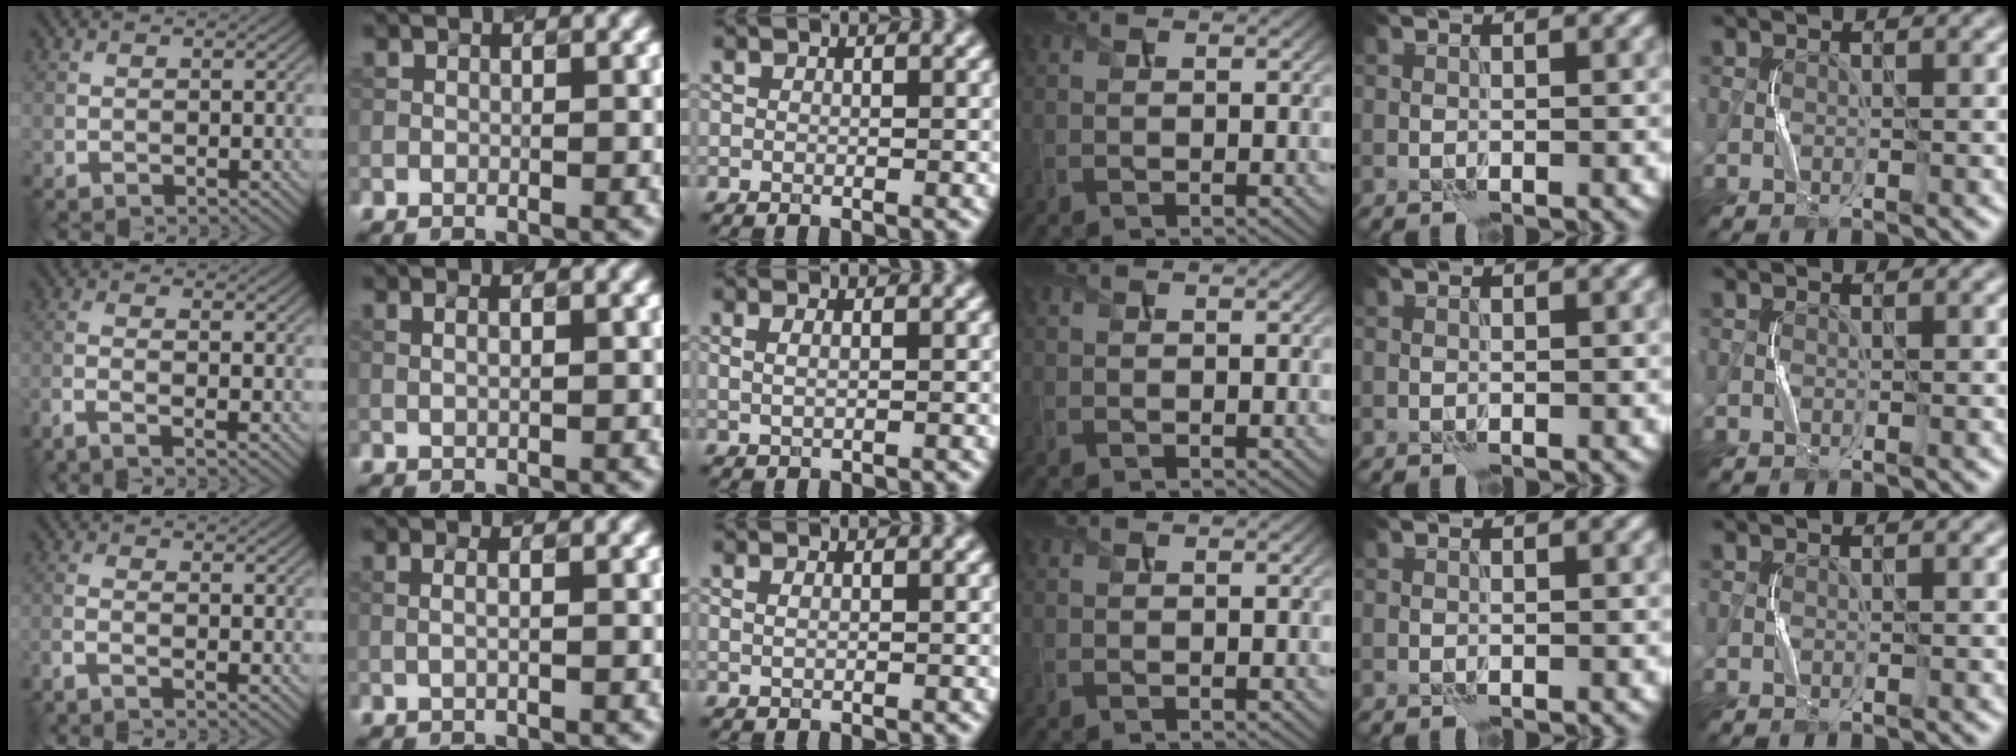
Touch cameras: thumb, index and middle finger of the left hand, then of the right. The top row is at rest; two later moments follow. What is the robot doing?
{"motion": "squeeze", "object": "sponge"}